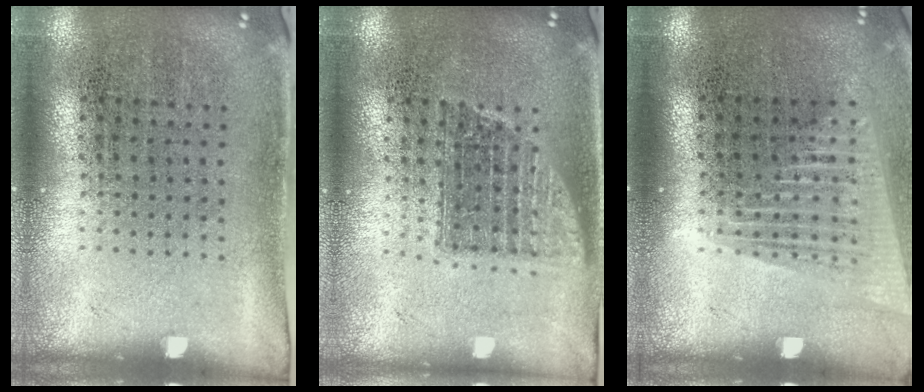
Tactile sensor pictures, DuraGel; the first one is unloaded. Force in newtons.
{"total": 1.3, "press": 1.1, "slide": 0.8}
{"total": 1.6, "press": 1.4, "slide": 0.7}